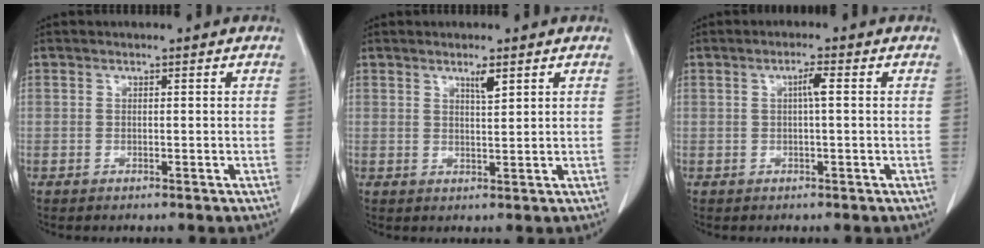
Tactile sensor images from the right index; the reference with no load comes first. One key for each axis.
{"total": 2.1, "fx": 1.4, "fy": 0.1, "fz": 1.6, "tx": -0.031, "ty": -0.003, "tz": 0.025}
{"total": 2.0, "fx": 0.3, "fy": 0.2, "fz": 2.0, "tx": -0.034, "ty": 0.004, "tz": 0.005}